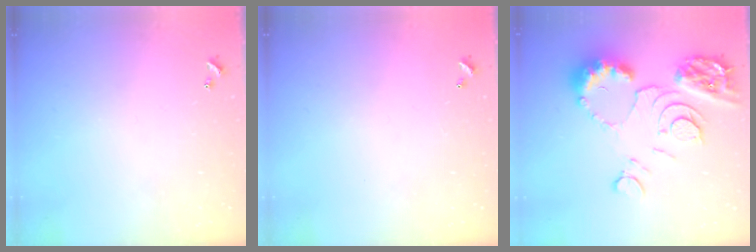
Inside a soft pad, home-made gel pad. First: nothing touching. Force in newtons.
{"total": 2.7, "press": 2.7, "slide": 0.1}
{"total": 14.0, "press": 13.9, "slide": 1.5}